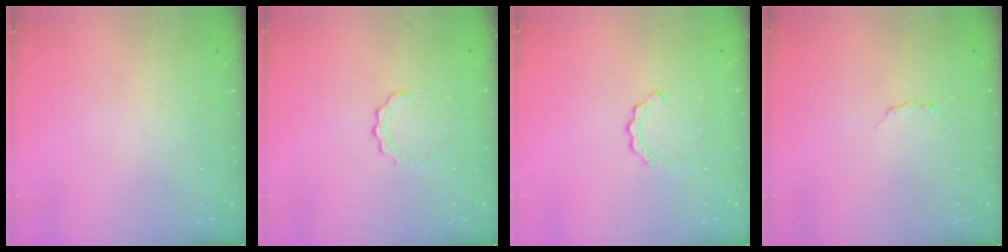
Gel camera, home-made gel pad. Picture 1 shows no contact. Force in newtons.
{"total": 2.7, "press": 2.7, "slide": 0.3}
{"total": 2.6, "press": 2.6, "slide": 0.3}
{"total": 3.7, "press": 3.6, "slide": 0.4}